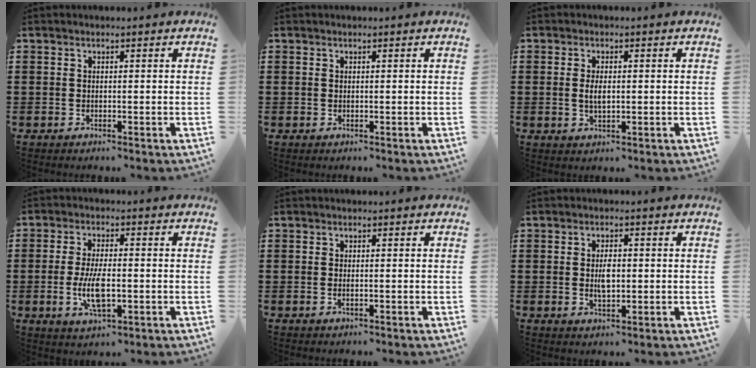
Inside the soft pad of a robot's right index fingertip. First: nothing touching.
{"total": 0.0}
{"total": 2.5, "force": [0.1, 1.1, 2.2], "torque": [-0.050, 0.001, -0.003]}
{"total": 7.0, "force": [-1.3, 2.8, 6.3], "torque": [-0.135, -0.003, -0.028]}
{"total": 0.6, "force": [-0.2, 0.1, 0.5], "torque": [-0.011, -0.003, -0.003]}
{"total": 3.4, "force": [0.0, 1.6, 3.0], "torque": [-0.057, 0.004, -0.001]}